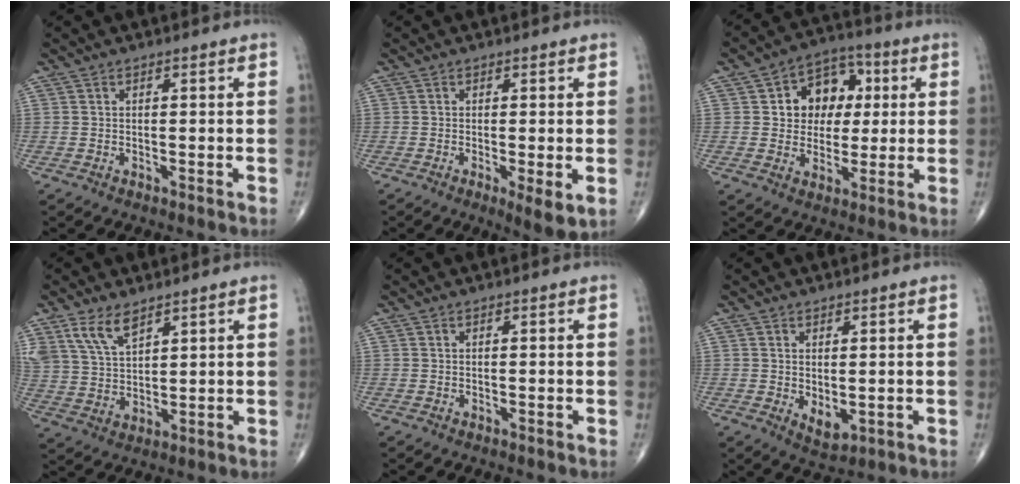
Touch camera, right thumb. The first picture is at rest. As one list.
[{"total": 4.5, "force": [-1.1, 1.1, 4.3], "torque": [-0.073, -0.016, -0.020]}, {"total": 11.5, "force": [2.2, 9.0, 6.8], "torque": [-0.047, 0.011, 0.031]}, {"total": 7.5, "force": [5.0, 3.4, 4.4], "torque": [-0.080, -0.018, 0.108]}, {"total": 0.0}, {"total": 3.7, "force": [-0.2, 2.0, 3.1], "torque": [-0.042, -0.009, 0.007]}]